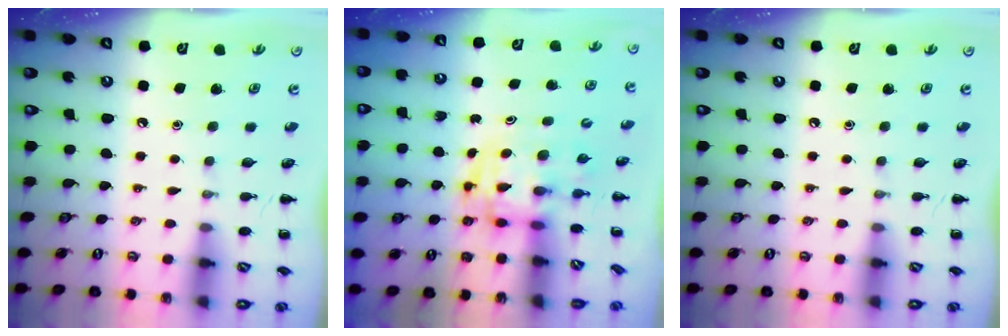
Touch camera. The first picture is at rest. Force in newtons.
{"total": 2.8, "press": 2.8, "slide": 0.5}
{"total": 0.0}